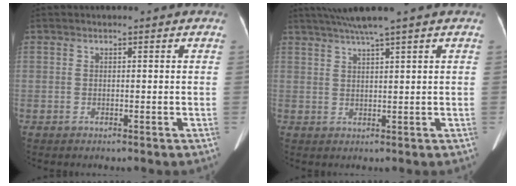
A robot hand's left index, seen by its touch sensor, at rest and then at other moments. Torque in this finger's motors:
{"motor_torque": [0.59, -0.72, 0.07, 0.09]}